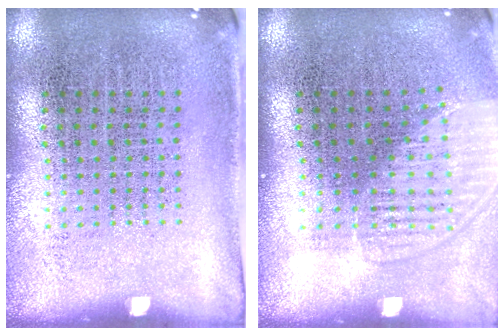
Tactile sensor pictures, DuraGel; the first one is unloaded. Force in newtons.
{"total": 1.4, "press": 1.3, "slide": 0.5}